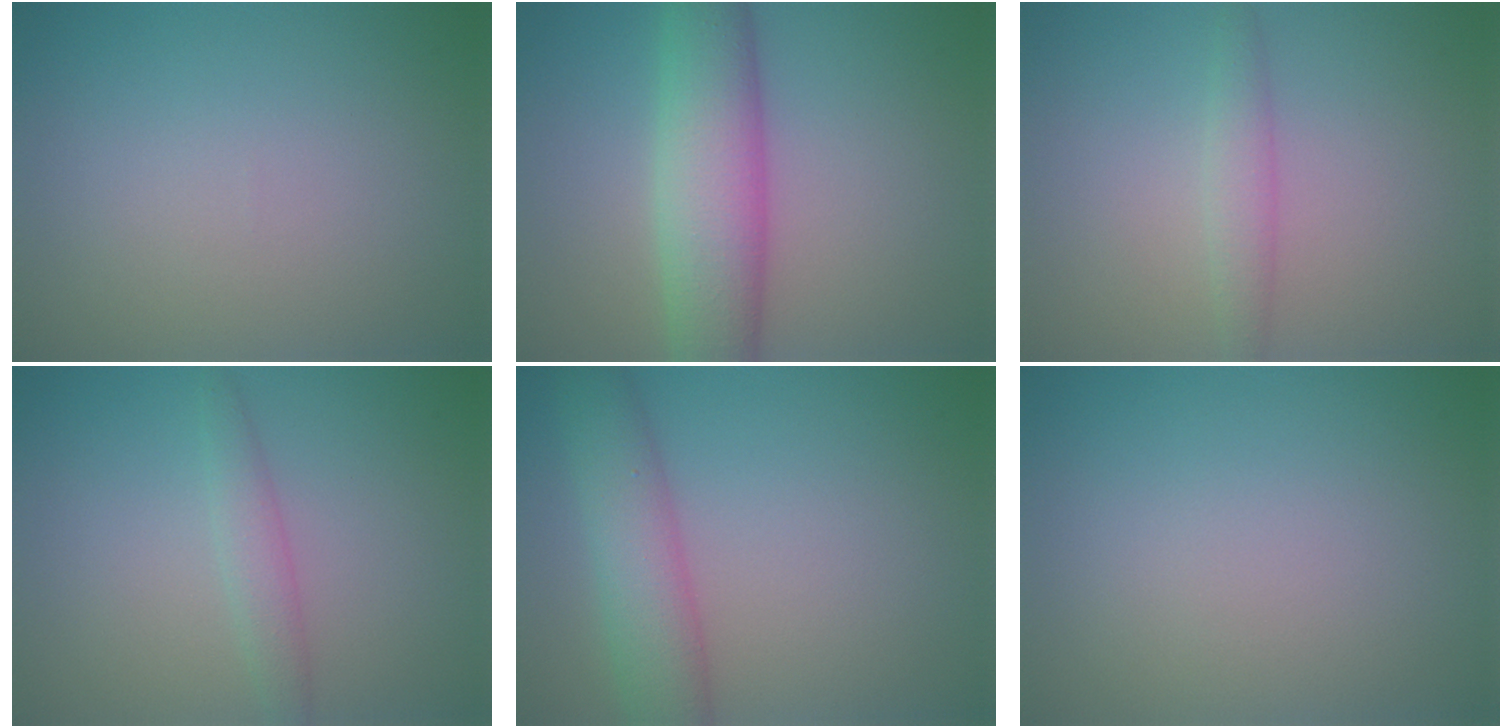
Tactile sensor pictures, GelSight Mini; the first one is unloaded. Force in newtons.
{"total": 7.2, "press": 7.2, "slide": 0.2}
{"total": 1.8, "press": 1.8, "slide": 0.1}
{"total": 1.8, "press": 1.8, "slide": 0.1}
{"total": 5.4, "press": 5.4, "slide": 0.1}
{"total": 0.0}